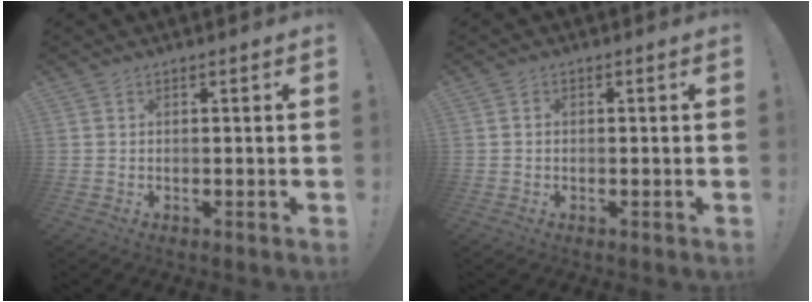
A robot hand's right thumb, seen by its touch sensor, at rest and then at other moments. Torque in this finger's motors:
{"motor_torque": [-0.13, 0.00, -0.14, -0.11, 0.03]}